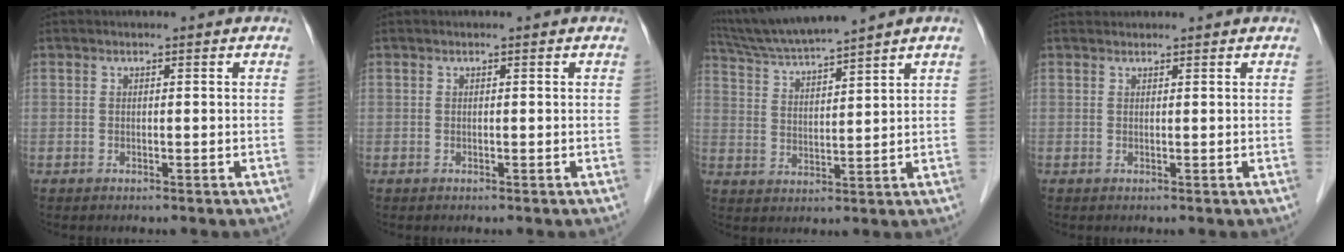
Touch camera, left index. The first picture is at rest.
{"total": 0.0}
{"total": 9.5, "force": [8.5, -1.5, 3.9], "torque": [-0.074, 0.012, 0.160]}
{"total": 1.3, "force": [1.3, 0.2, 0.0], "torque": [-0.004, 0.023, 0.026]}